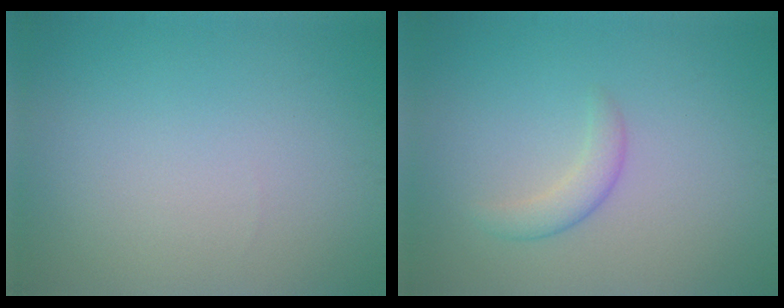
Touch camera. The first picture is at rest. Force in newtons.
{"total": 1.9, "press": 1.9, "slide": 0.0}